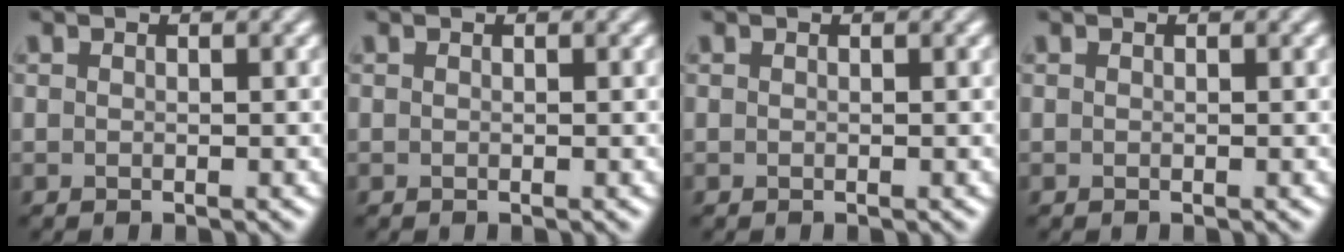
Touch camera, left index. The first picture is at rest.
{"total": 0.0}
{"total": 0.0}
{"total": 0.0}